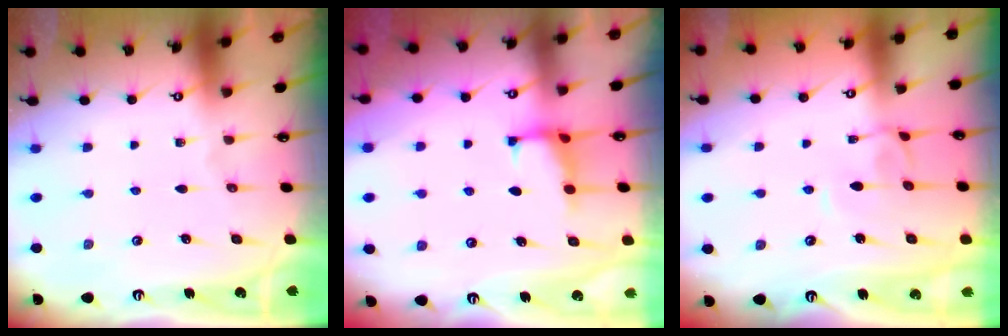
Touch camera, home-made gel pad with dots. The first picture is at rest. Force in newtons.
{"total": 2.2, "press": 2.2, "slide": 0.5}
{"total": 3.1, "press": 3.1, "slide": 0.3}